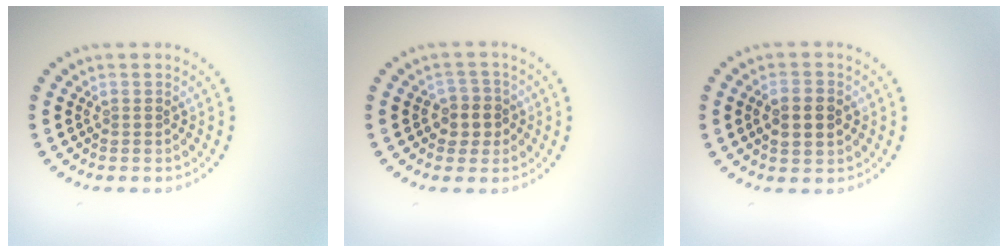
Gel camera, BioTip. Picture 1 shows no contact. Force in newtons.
{"total": 2.3, "press": 2.1, "slide": 0.8}
{"total": 2.9, "press": 2.9, "slide": 0.1}